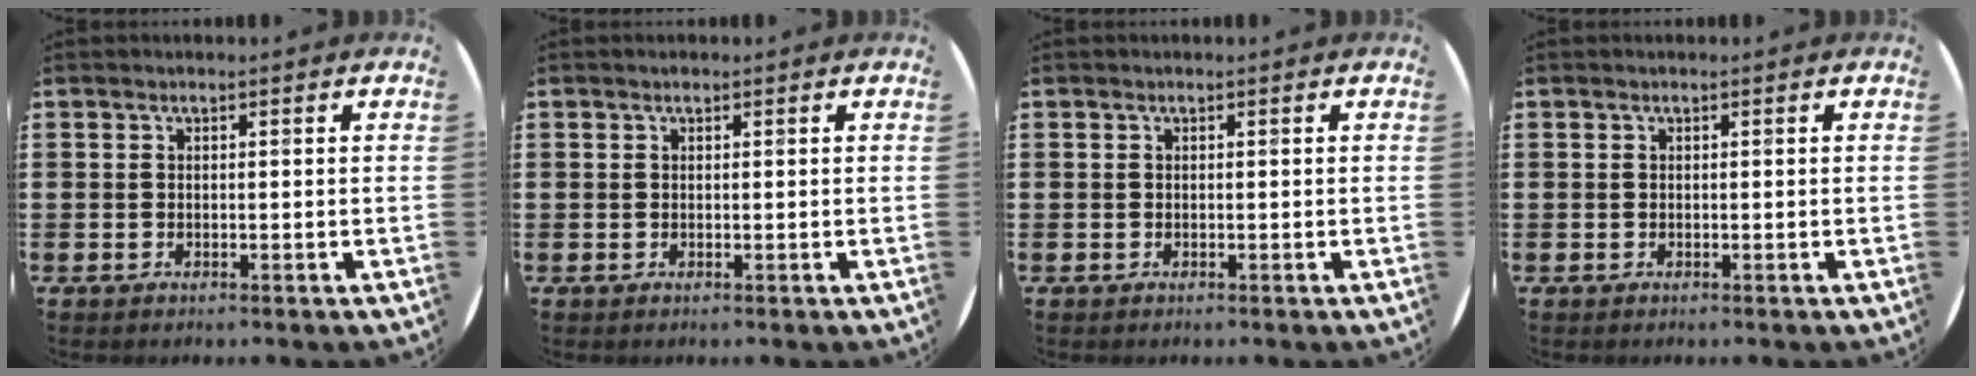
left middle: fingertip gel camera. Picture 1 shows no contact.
{"total": 0.0}
{"total": 0.0}
{"total": 0.0}